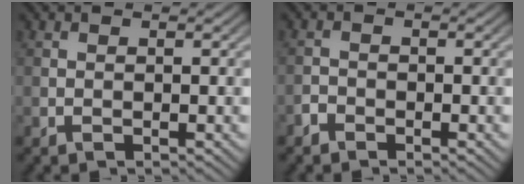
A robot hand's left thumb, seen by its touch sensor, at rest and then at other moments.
{"total": 1.3, "force": [-1.1, 0.7, 0.2], "torque": [-0.004, 0.002, -0.027]}